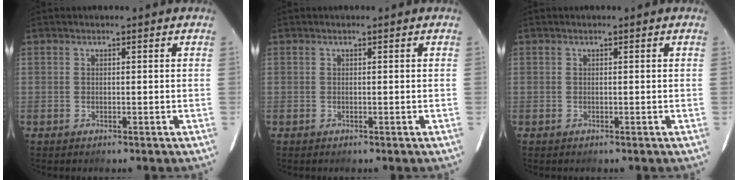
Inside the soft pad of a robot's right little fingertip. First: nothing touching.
{"total": 0.0}
{"total": 0.0}